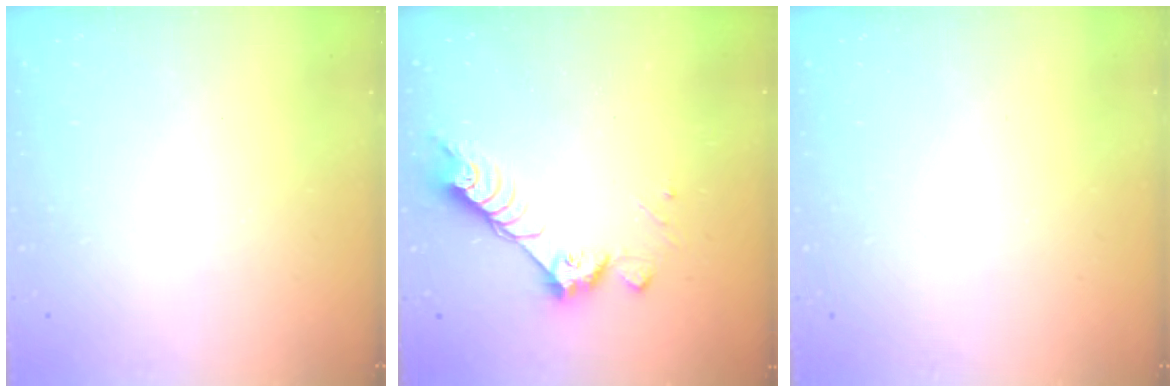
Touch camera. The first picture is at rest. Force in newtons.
{"total": 7.0, "press": 6.9, "slide": 1.4}
{"total": 0.0}